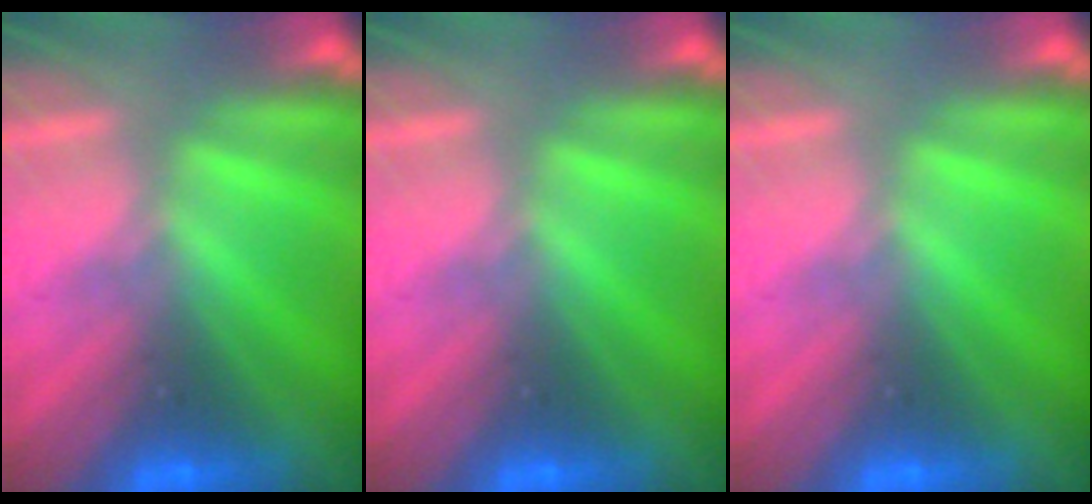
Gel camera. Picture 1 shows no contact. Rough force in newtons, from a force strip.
{"total": 0.0}
{"total": 0.0}